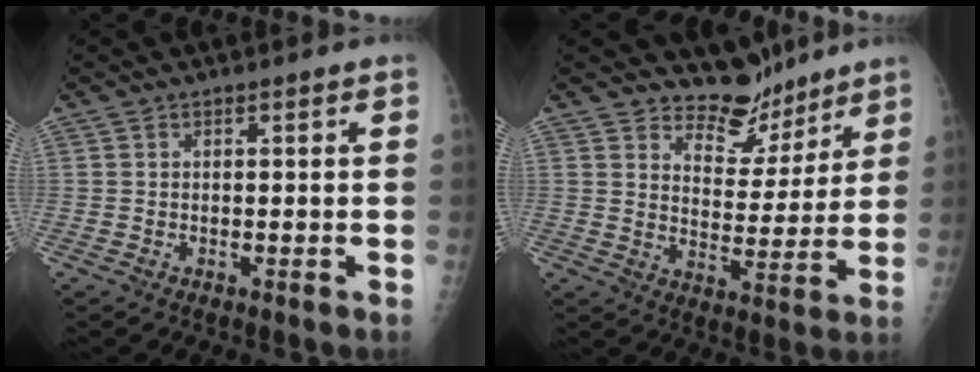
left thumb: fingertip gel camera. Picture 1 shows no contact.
{"total": 8.9, "force": [7.9, 4.0, 0.8], "torque": [0.023, -0.071, 0.131]}